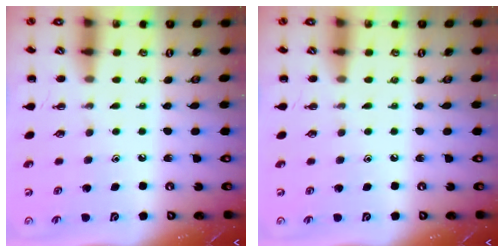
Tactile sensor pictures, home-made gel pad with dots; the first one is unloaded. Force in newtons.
{"total": 0.0}